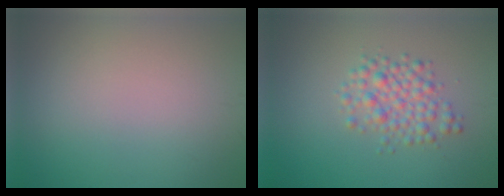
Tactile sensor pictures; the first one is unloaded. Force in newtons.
{"total": 3.3, "press": 3.2, "slide": 0.1}